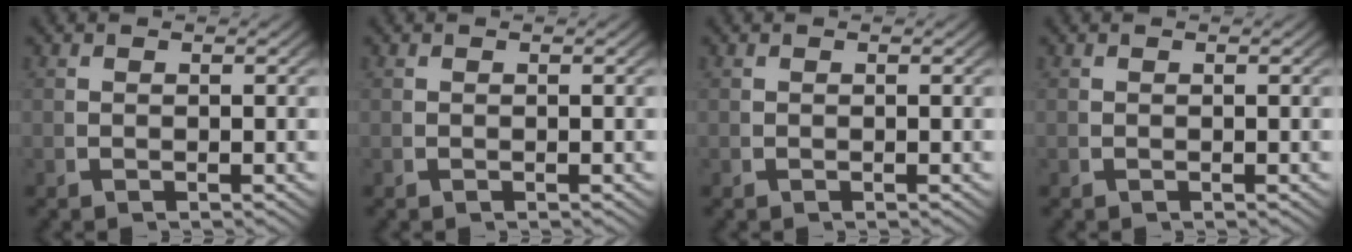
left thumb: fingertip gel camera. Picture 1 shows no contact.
{"total": 0.0}
{"total": 0.0}
{"total": 0.0}